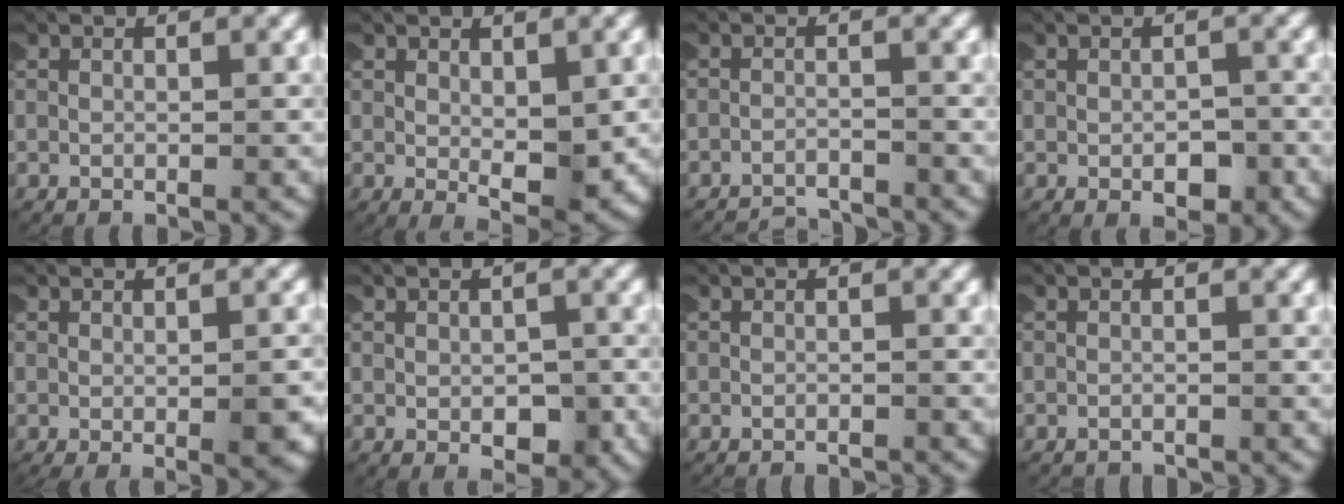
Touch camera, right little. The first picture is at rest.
{"total": 3.3, "force": [-0.6, 0.9, 3.1], "torque": [-0.048, -0.019, 0.001]}
{"total": 3.9, "force": [-3.9, 0.4, 0.1], "torque": [-0.005, -0.018, -0.060]}
{"total": 1.8, "force": [-1.1, 1.0, 0.9], "torque": [-0.013, -0.002, -0.017]}
{"total": 1.6, "force": [-0.5, 0.2, 1.5], "torque": [-0.023, -0.004, -0.002]}
{"total": 2.4, "force": [-1.2, 1.4, 1.7], "torque": [-0.026, -0.004, -0.017]}
{"total": 1.5, "force": [-1.5, -0.1, -0.1], "torque": [-0.003, -0.005, -0.019]}
{"total": 1.0, "force": [-1.0, -0.1, -0.3], "torque": [-0.002, -0.005, -0.012]}